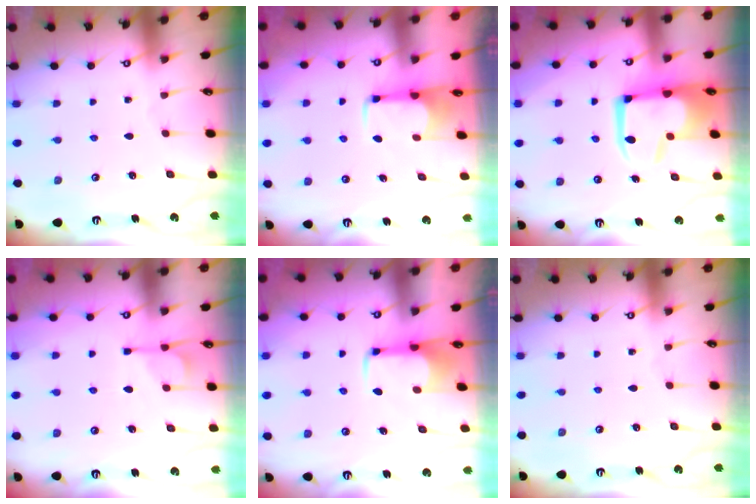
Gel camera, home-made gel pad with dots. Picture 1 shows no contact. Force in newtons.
{"total": 2.8, "press": 2.8, "slide": 0.5}
{"total": 12.2, "press": 12.2, "slide": 1.3}
{"total": 2.8, "press": 2.6, "slide": 1.2}
{"total": 2.1, "press": 2.1, "slide": 0.5}
{"total": 0.0}